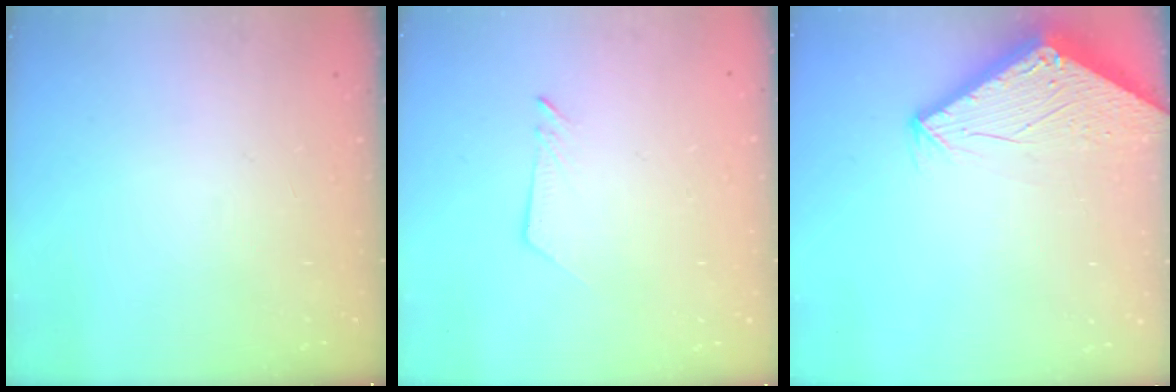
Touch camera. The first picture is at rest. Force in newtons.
{"total": 2.5, "press": 2.5, "slide": 0.2}
{"total": 2.8, "press": 2.8, "slide": 0.1}